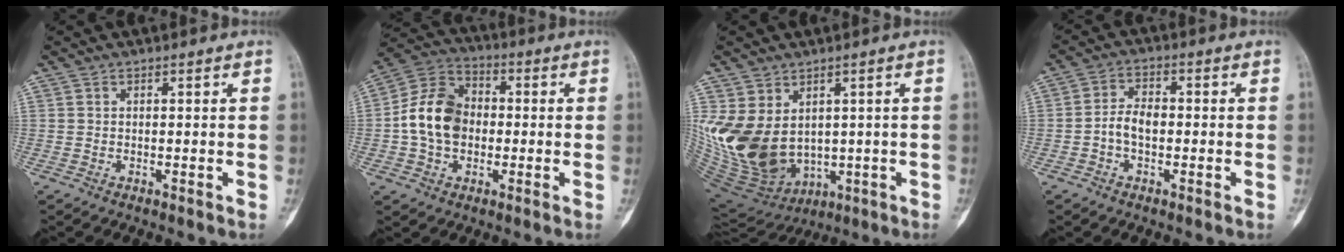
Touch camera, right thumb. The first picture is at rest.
{"total": 12.5, "force": [-0.9, 9.4, 8.2], "torque": [-0.132, 0.033, -0.027]}
{"total": 17.5, "force": [0.8, 13.0, 11.7], "torque": [-0.237, -0.010, 0.059]}
{"total": 4.9, "force": [-1.2, 3.0, 3.7], "torque": [-0.060, 0.025, -0.027]}